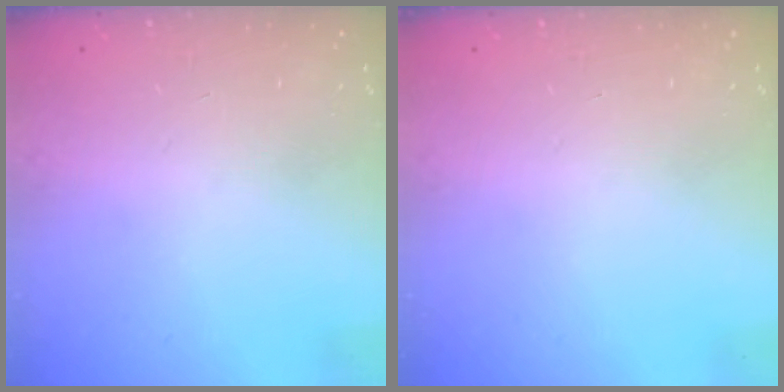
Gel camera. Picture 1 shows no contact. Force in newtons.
{"total": 0.0}